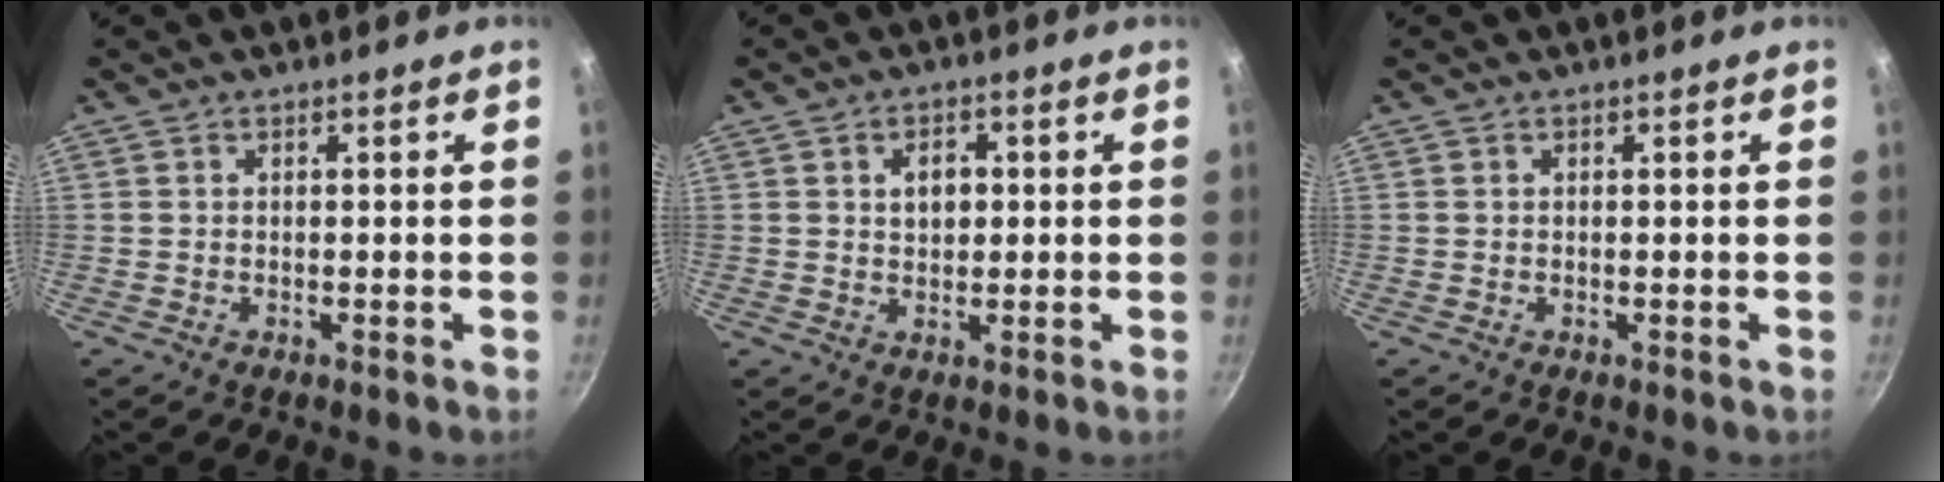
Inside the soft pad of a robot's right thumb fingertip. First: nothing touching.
{"total": 4.2, "force": [0.8, 2.9, 2.9], "torque": [-0.029, 0.003, 0.014]}
{"total": 0.0}